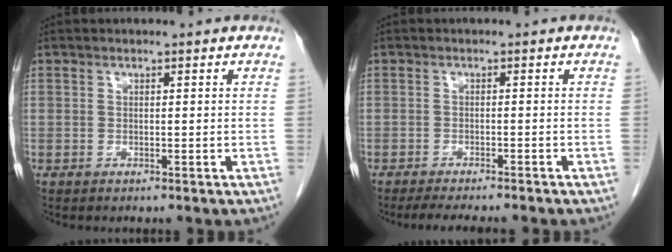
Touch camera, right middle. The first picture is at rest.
{"total": 8.1, "force": [-6.9, 1.1, 4.1], "torque": [-0.051, -0.009, -0.096]}